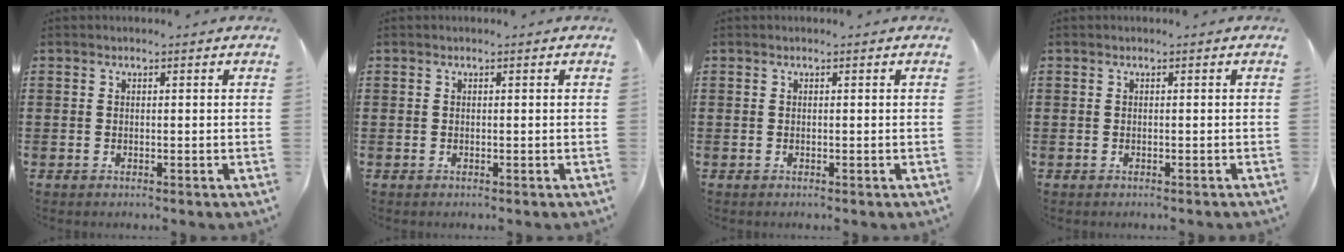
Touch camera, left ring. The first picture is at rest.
{"total": 0.0}
{"total": 0.0}
{"total": 0.0}